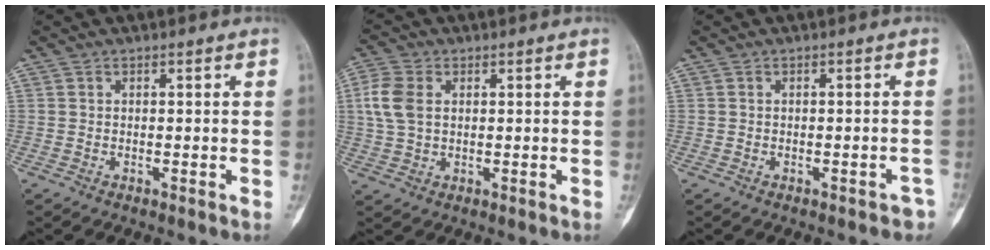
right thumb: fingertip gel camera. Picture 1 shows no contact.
{"total": 6.5, "force": [1.1, 4.3, 4.8], "torque": [-0.115, 0.008, 0.020]}
{"total": 2.5, "force": [-2.0, 1.1, 1.1], "torque": [-0.006, 0.015, -0.019]}